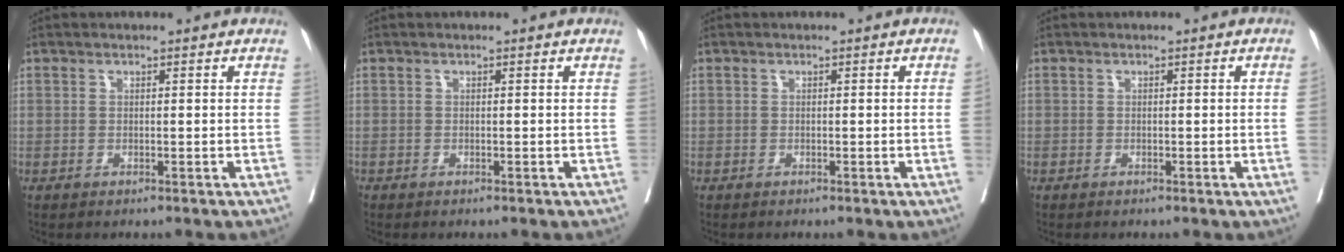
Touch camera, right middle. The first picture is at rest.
{"total": 0.0}
{"total": 0.6, "force": [-0.1, -0.2, 0.5], "torque": [-0.006, 0.000, 0.000]}
{"total": 0.9, "force": [-0.1, -0.3, 0.8], "torque": [-0.010, -0.001, 0.000]}